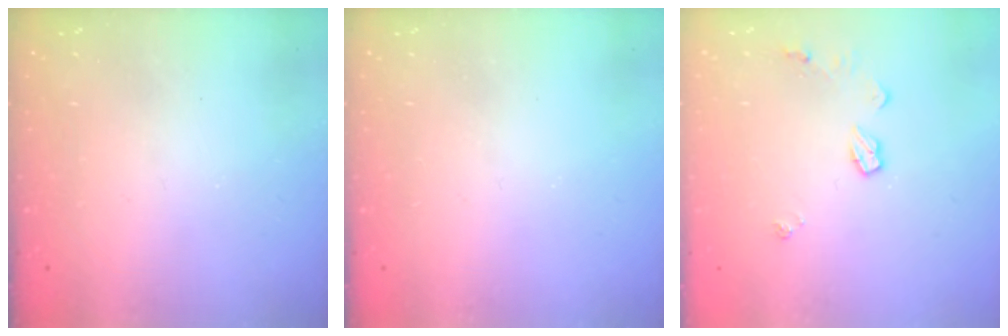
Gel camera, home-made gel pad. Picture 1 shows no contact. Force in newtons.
{"total": 0.0}
{"total": 6.8, "press": 6.8, "slide": 0.2}